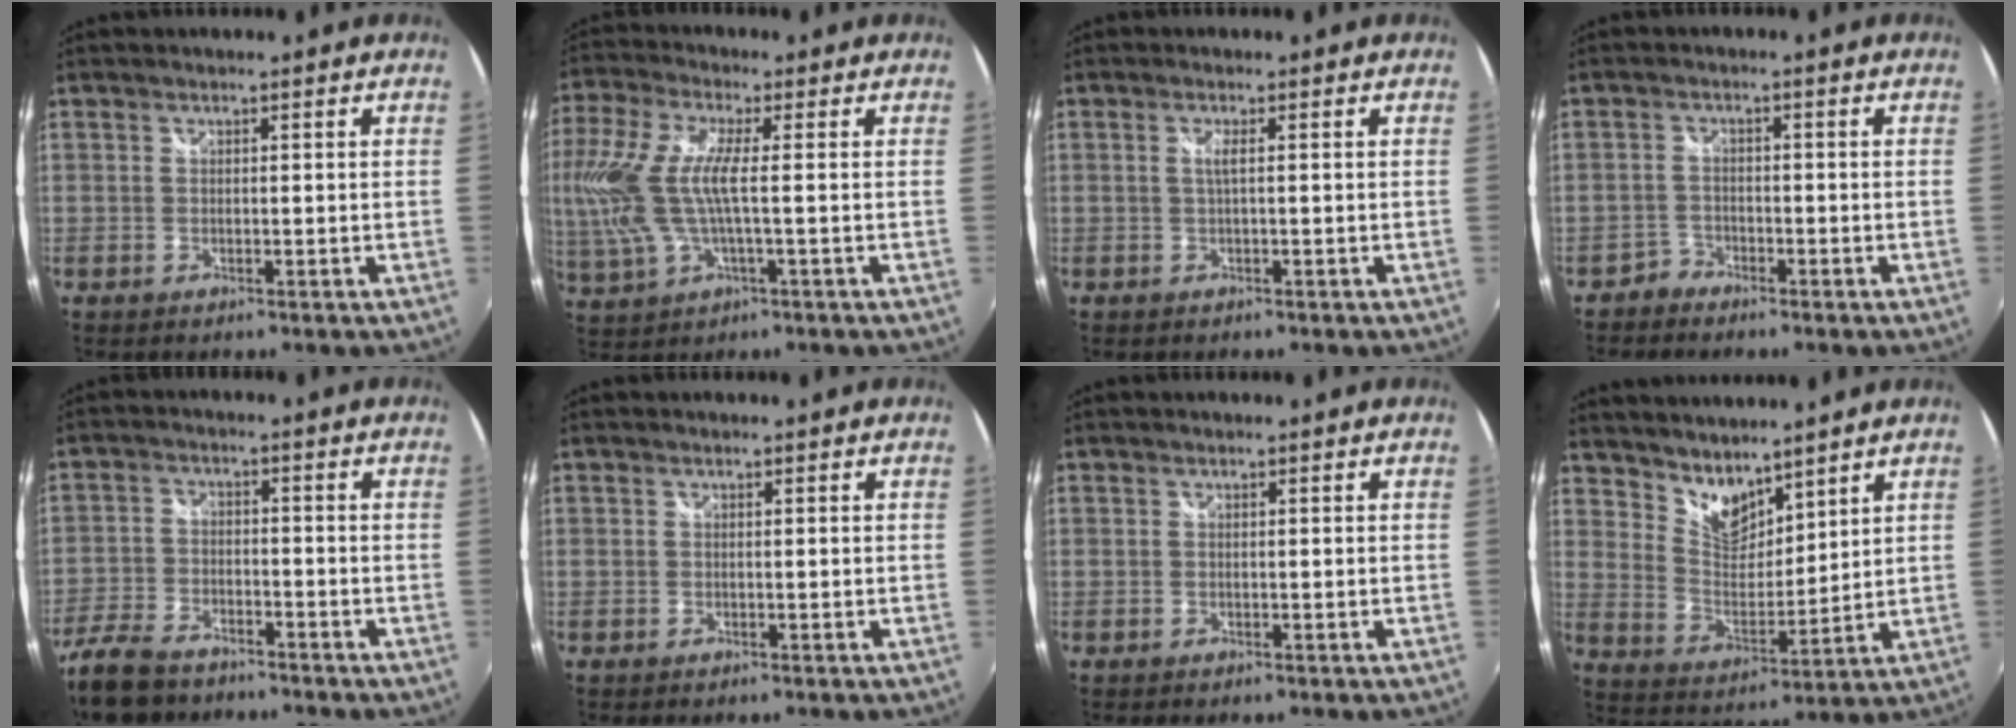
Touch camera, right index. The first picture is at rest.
{"total": 14.5, "force": [-0.2, 4.3, 13.9], "torque": [-0.284, -0.004, 0.000]}
{"total": 1.2, "force": [-0.2, -0.3, 1.1], "torque": [-0.020, 0.000, -0.006]}
{"total": 2.4, "force": [-2.1, 1.1, -0.6], "torque": [0.009, 0.007, -0.041]}
{"total": 11.6, "force": [-9.0, 5.2, 5.1], "torque": [-0.139, -0.018, -0.173]}
{"total": 0.0}
{"total": 0.0}
{"total": 9.0, "force": [7.7, 3.6, 3.1], "torque": [-0.051, 0.000, 0.149]}